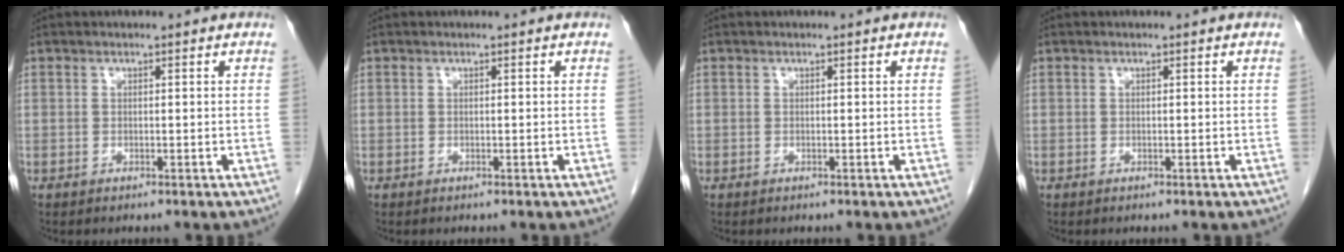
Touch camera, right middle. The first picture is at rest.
{"total": 0.0}
{"total": 0.0}
{"total": 0.0}